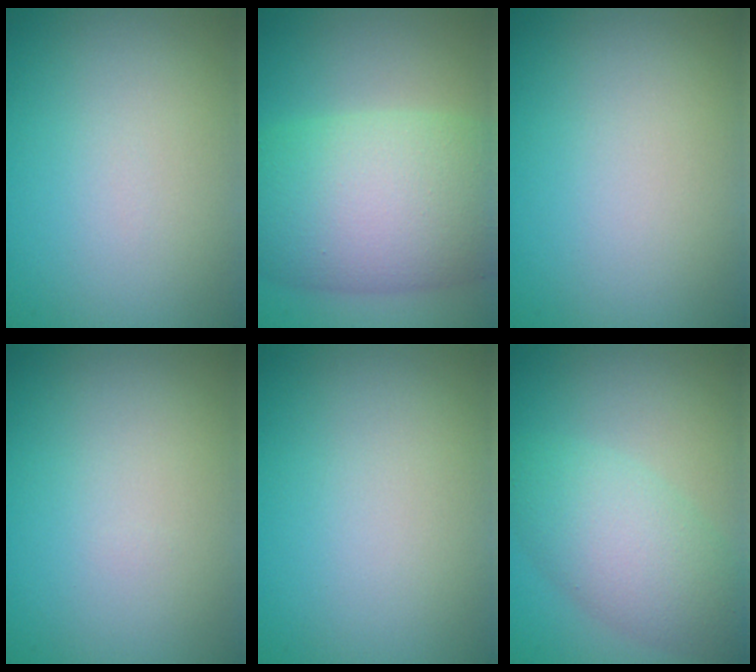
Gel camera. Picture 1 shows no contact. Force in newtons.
{"total": 10.8, "press": 10.8, "slide": 0.5}
{"total": 0.0}
{"total": 0.0}
{"total": 0.0}
{"total": 5.2, "press": 5.2, "slide": 0.2}